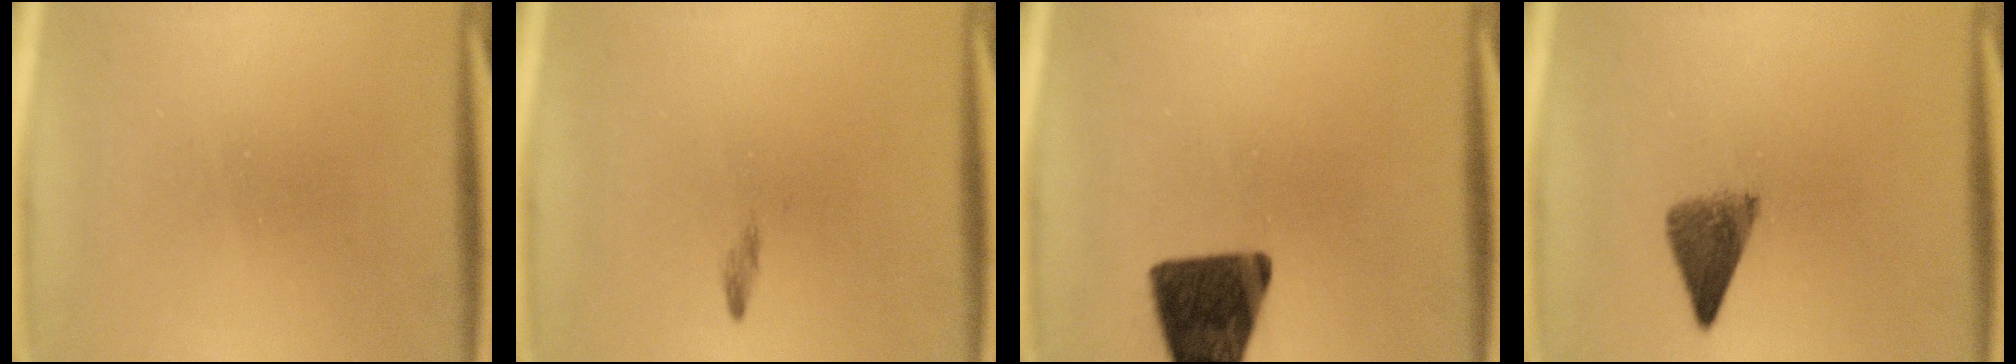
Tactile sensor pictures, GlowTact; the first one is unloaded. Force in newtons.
{"total": 0.7}
{"total": 13.5}
{"total": 4.8}